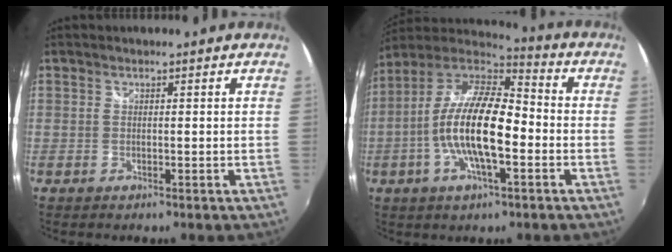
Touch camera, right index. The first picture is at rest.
{"total": 17.2, "force": [-3.5, 5.7, 15.8], "torque": [-0.298, 0.000, -0.073]}